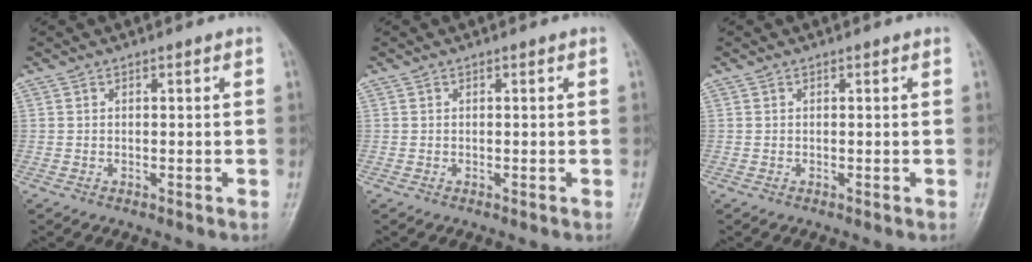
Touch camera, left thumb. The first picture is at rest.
{"total": 0.0}
{"total": 0.0}